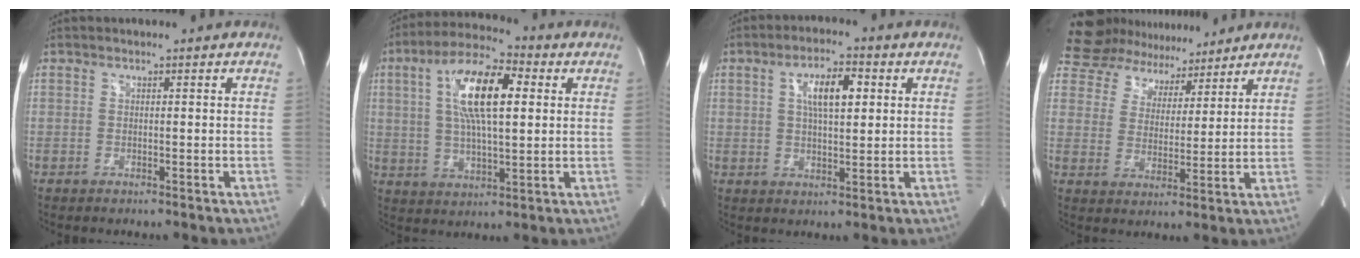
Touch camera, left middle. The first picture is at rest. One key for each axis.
{"total": 13.9, "fx": 3.4, "fy": 3.8, "fz": 12.9, "tx": -0.246, "ty": 0.022, "tz": 0.056}
{"total": 7.2, "fx": 2.1, "fy": 2.2, "fz": 6.5, "tx": -0.115, "ty": 0.013, "tz": 0.037}
{"total": 15.8, "fx": 13.9, "fy": 6.3, "fz": 4.2, "tx": -0.087, "ty": 0.029, "tz": 0.214}